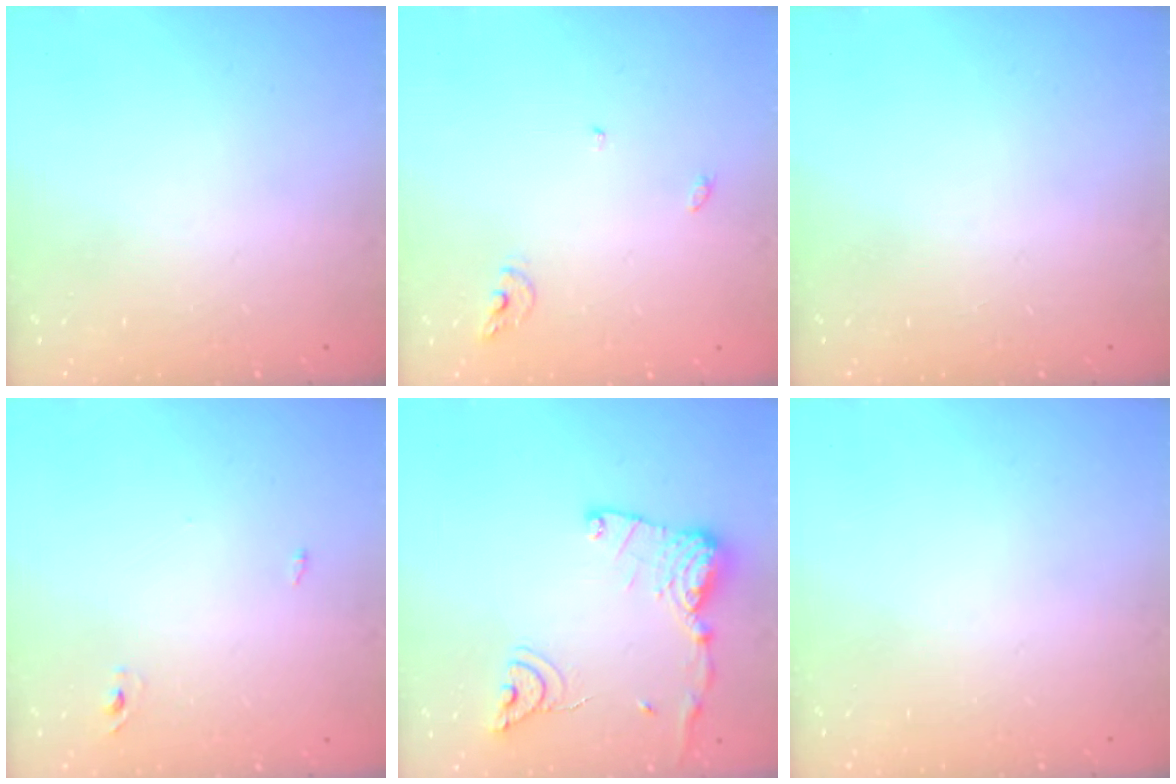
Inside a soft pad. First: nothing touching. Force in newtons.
{"total": 4.9, "press": 4.9, "slide": 0.4}
{"total": 0.0}
{"total": 2.4, "press": 2.2, "slide": 1.0}
{"total": 15.3, "press": 15.3, "slide": 1.2}
{"total": 0.0}